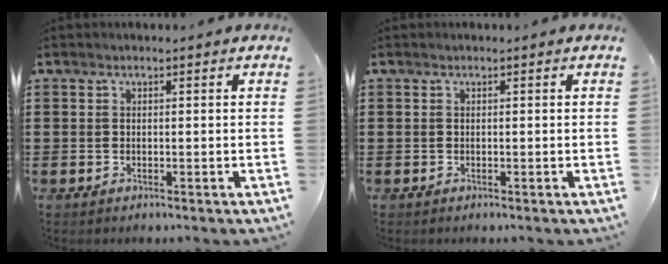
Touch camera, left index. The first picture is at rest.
{"total": 0.0}